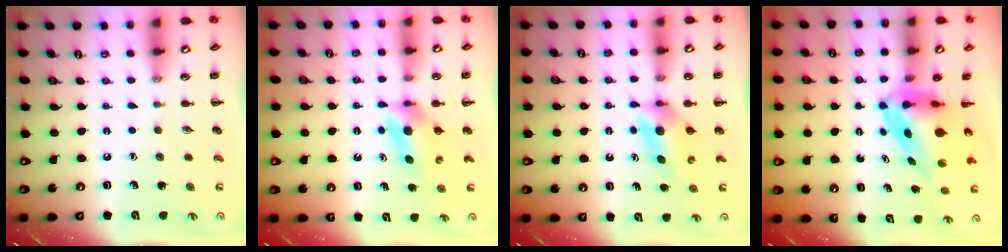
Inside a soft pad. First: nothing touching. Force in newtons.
{"total": 4.5, "press": 4.4, "slide": 0.5}
{"total": 4.5, "press": 4.4, "slide": 0.5}
{"total": 5.8, "press": 5.6, "slide": 1.5}